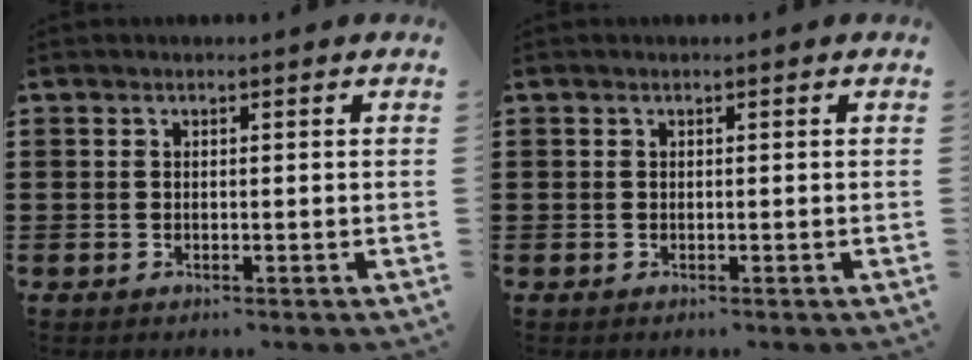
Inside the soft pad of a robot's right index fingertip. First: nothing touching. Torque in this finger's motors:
{"motor_torque": [0.30, 0.66, 0.00, 0.00]}